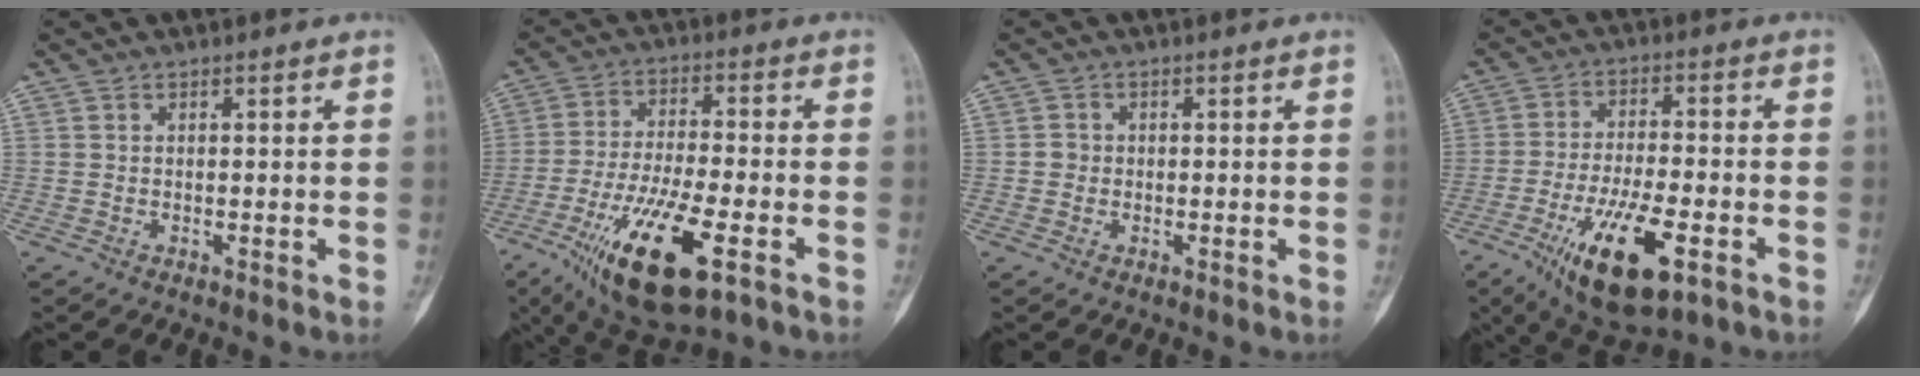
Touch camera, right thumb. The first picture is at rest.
{"total": 18.3, "force": [-8.1, 5.6, 15.4], "torque": [-0.306, 0.004, -0.134]}
{"total": 1.5, "force": [-0.2, 1.4, 0.4], "torque": [0.000, 0.005, -0.005]}
{"total": 15.6, "force": [-6.9, 5.5, 12.9], "torque": [-0.228, 0.010, -0.108]}